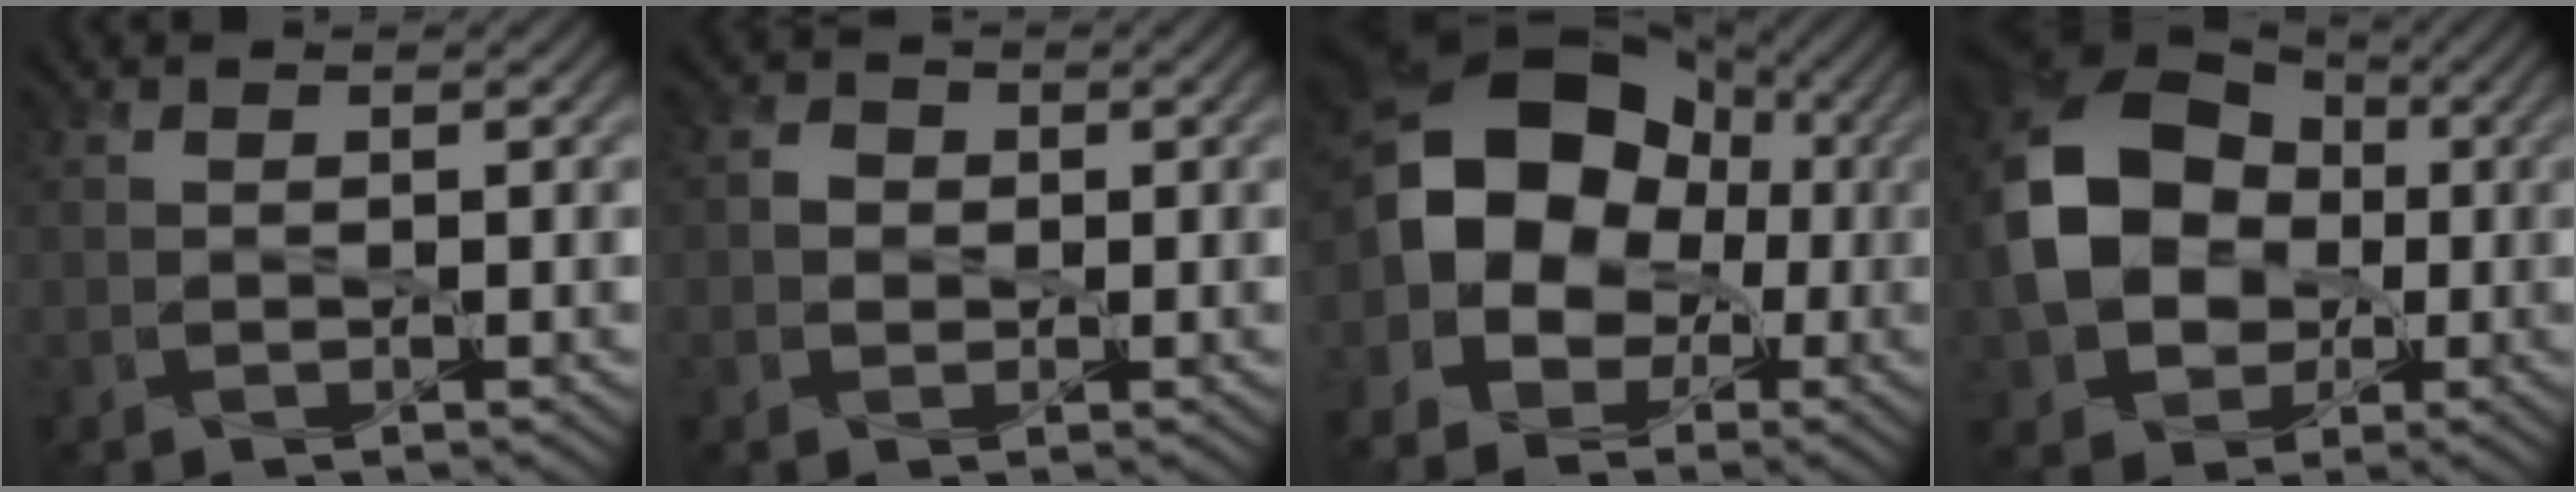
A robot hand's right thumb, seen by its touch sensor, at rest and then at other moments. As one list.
[{"total": 1.6, "force": [-0.3, 1.5, 0.2], "torque": [0.002, -0.003, -0.008]}, {"total": 15.4, "force": [-0.8, 12.5, 9.0], "torque": [-0.176, 0.005, -0.040]}, {"total": 13.8, "force": [-0.3, 10.9, 8.5], "torque": [-0.201, 0.003, -0.009]}]